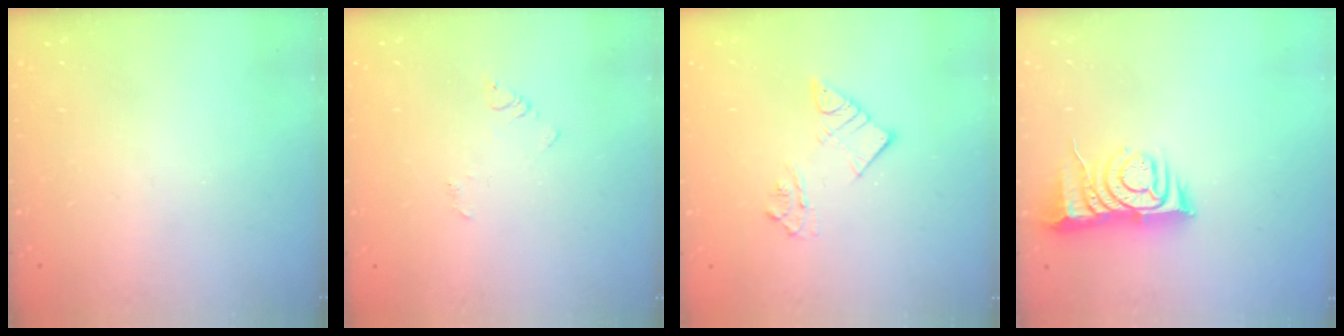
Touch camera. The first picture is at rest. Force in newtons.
{"total": 2.9, "press": 2.9, "slide": 0.3}
{"total": 7.6, "press": 7.5, "slide": 0.8}
{"total": 8.9, "press": 8.8, "slide": 1.2}